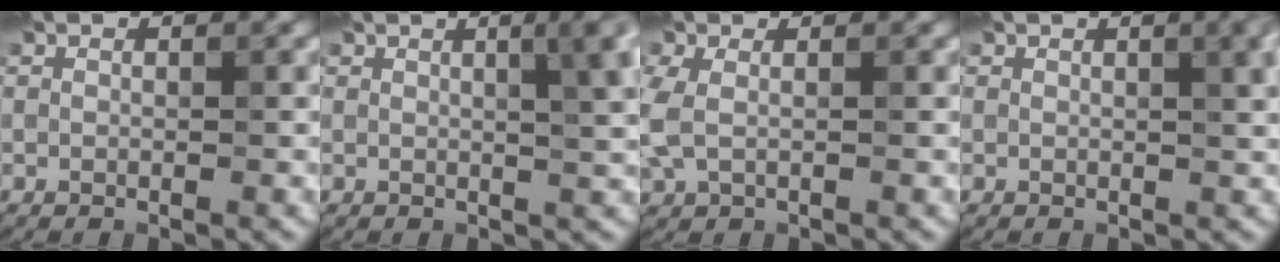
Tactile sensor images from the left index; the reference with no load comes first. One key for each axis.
{"total": 5.8, "fx": 1.8, "fy": 2.0, "fz": 5.1, "tx": -0.033, "ty": 0.019, "tz": 0.014}
{"total": 2.5, "fx": 0.0, "fy": 1.5, "fz": 2.0, "tx": -0.061, "ty": 0.001, "tz": -0.004}
{"total": 4.6, "fx": 1.5, "fy": 1.8, "fz": 3.9, "tx": -0.023, "ty": 0.015, "tz": 0.013}